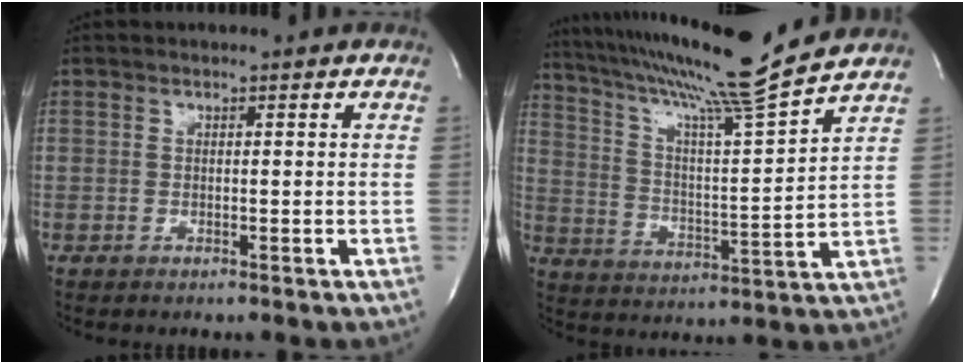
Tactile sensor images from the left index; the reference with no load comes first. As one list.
[{"total": 17.7, "force": [15.6, -2.1, 8.2], "torque": [-0.151, -0.027, 0.246]}]